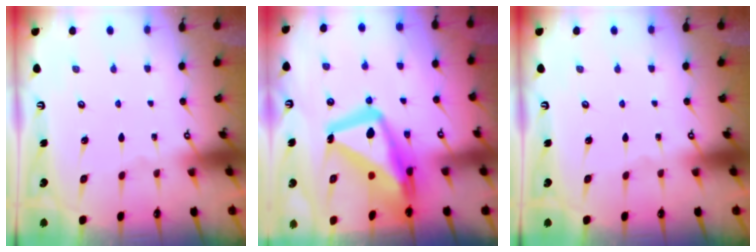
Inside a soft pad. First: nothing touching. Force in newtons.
{"total": 19.9, "press": 19.8, "slide": 2.0}
{"total": 0.0}